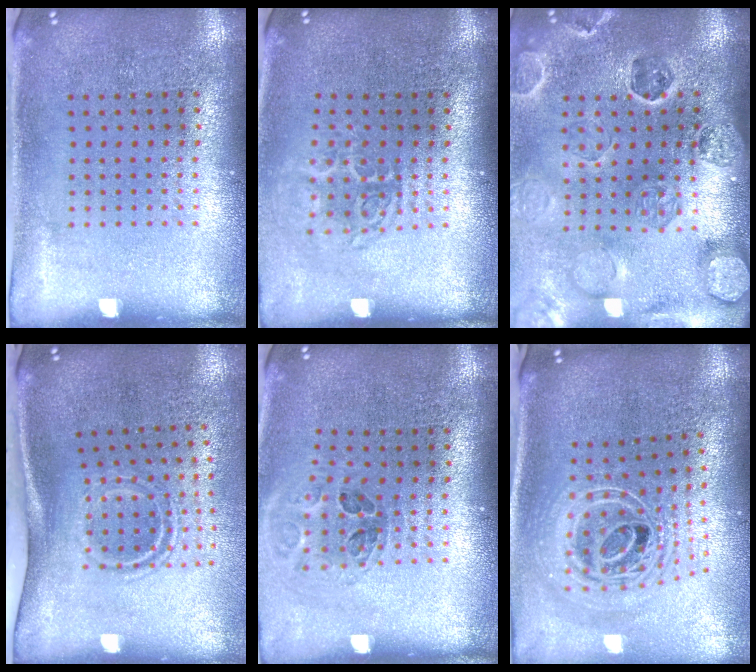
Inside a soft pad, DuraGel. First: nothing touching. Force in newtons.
{"total": 1.6, "press": 1.2, "slide": 1.2}
{"total": 2.6, "press": 2.6, "slide": 0.3}
{"total": 1.8, "press": 1.1, "slide": 1.5}
{"total": 1.0, "press": 0.9, "slide": 0.1}
{"total": 2.7, "press": 2.0, "slide": 1.8}